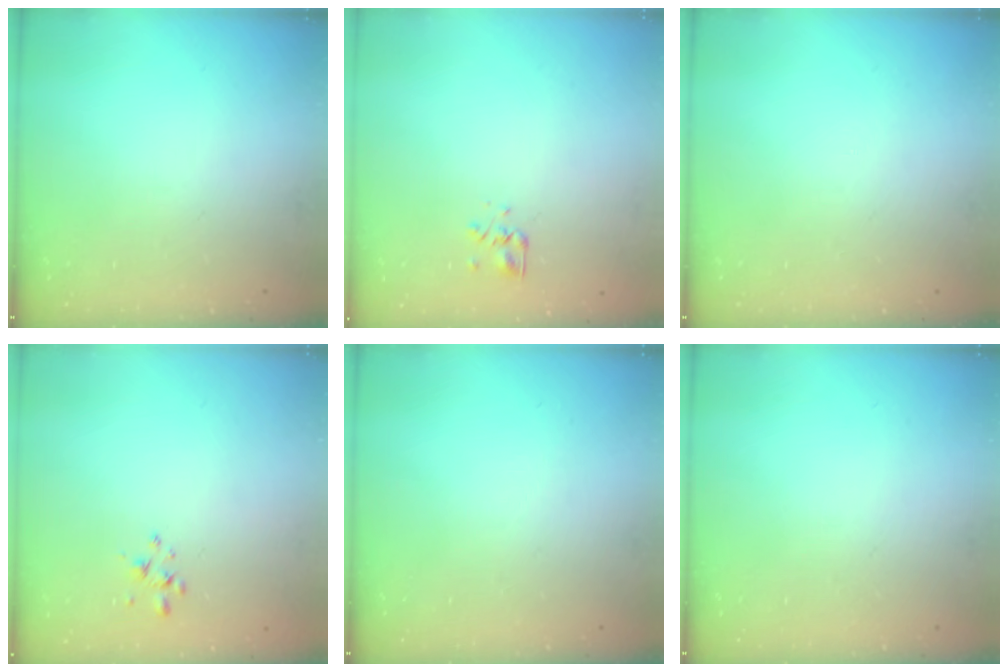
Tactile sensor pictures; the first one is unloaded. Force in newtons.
{"total": 2.7, "press": 2.4, "slide": 1.2}
{"total": 0.0}
{"total": 2.6, "press": 2.4, "slide": 0.8}
{"total": 0.0}
{"total": 0.0}